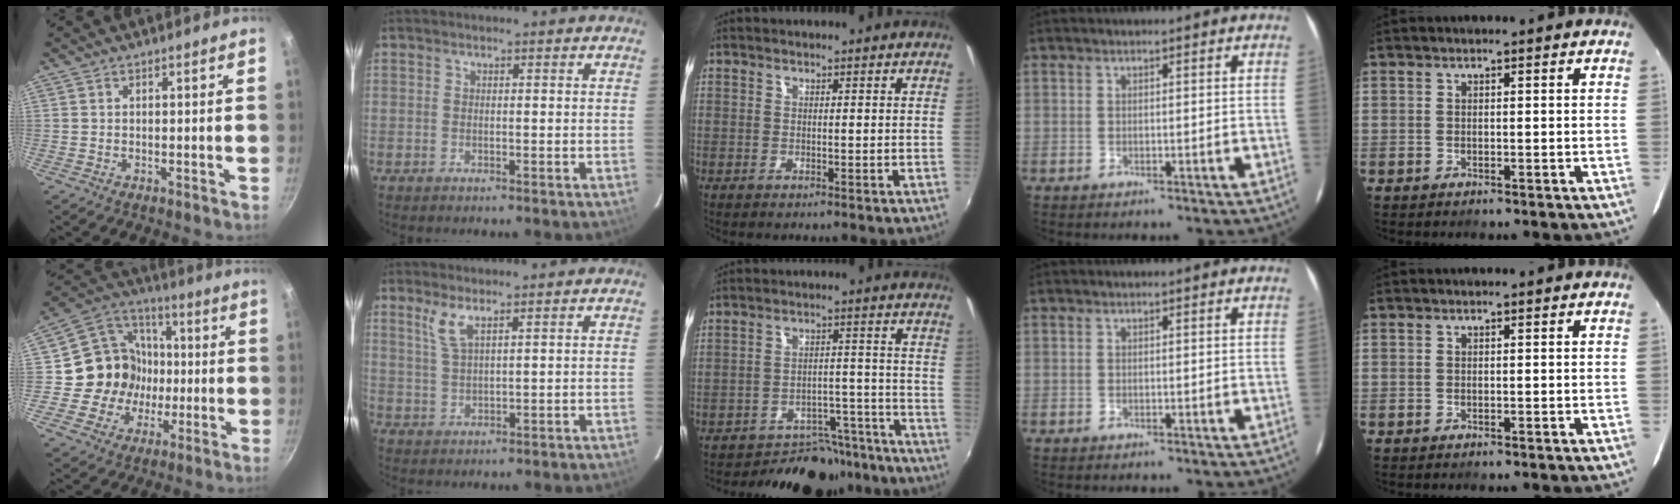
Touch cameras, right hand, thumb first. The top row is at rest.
{"thumb": {"total": 15.5, "force": [-1.1, 14.5, 5.3], "torque": [-0.055, 0.030, -0.024]}, "index": {"total": 3.6, "force": [2.3, 0.5, 2.8], "torque": [-0.061, -0.001, 0.051]}, "middle": {"total": 14.4, "force": [-12.9, 5.8, 2.6], "torque": [-0.036, 0.037, -0.162]}}